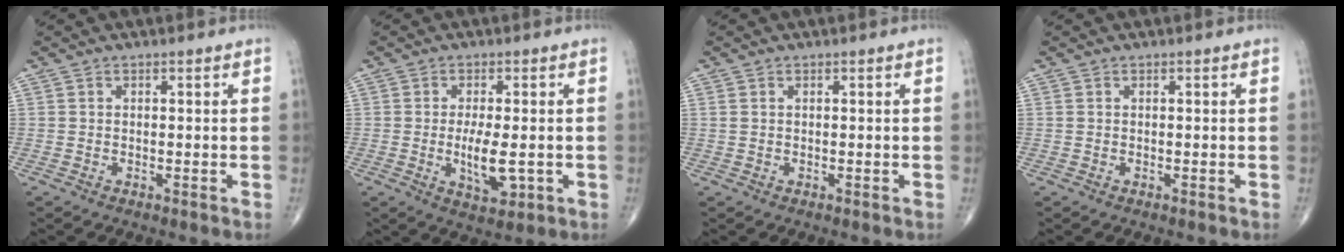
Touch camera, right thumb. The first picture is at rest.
{"total": 6.7, "force": [-1.0, 2.6, 6.2], "torque": [-0.105, -0.013, -0.012]}
{"total": 0.7, "force": [0.3, 0.4, 0.5], "torque": [-0.014, 0.010, 0.009]}
{"total": 0.0}